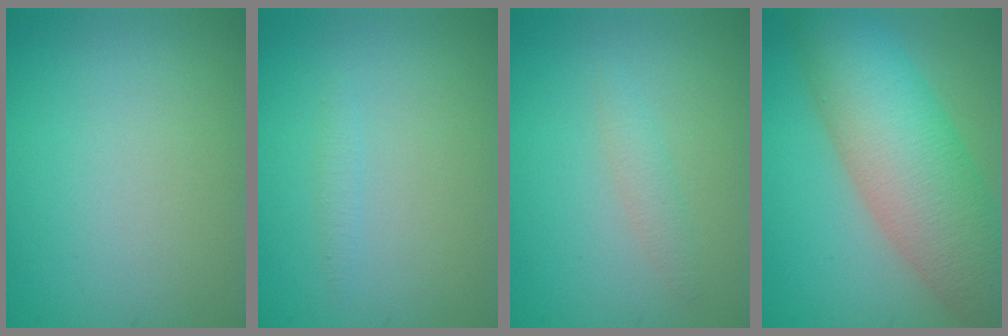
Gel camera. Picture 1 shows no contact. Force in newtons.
{"total": 0.7, "press": 0.7, "slide": 0.1}
{"total": 1.3, "press": 1.3, "slide": 0.0}
{"total": 10.9, "press": 10.9, "slide": 0.6}